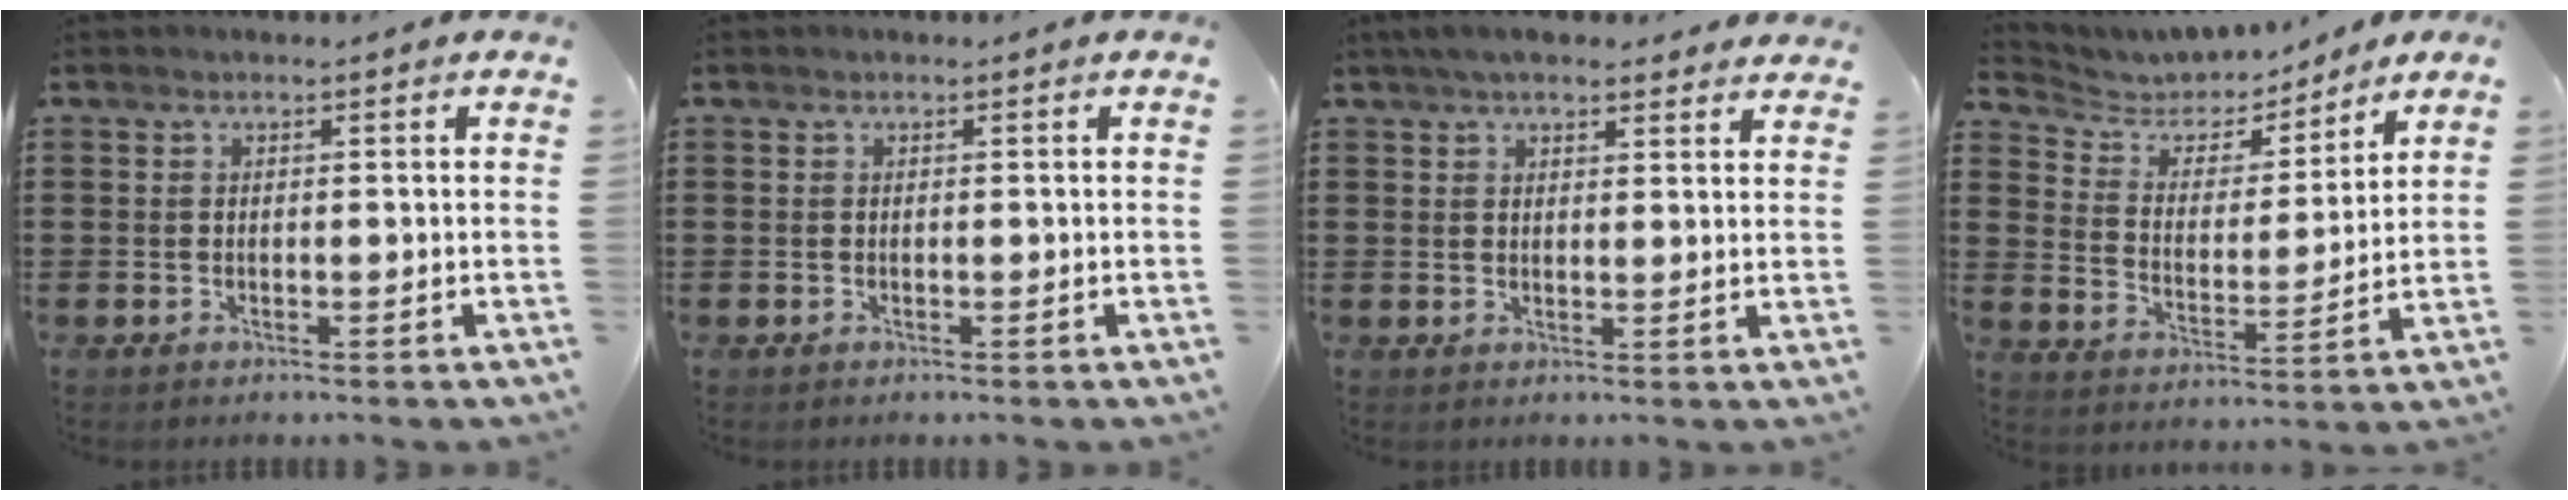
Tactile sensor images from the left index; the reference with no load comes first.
{"total": 0.0}
{"total": 4.3, "force": [3.6, 1.0, 2.0], "torque": [-0.047, -0.002, 0.068]}
{"total": 5.2, "force": [4.7, 2.2, 1.0], "torque": [-0.049, -0.023, 0.077]}